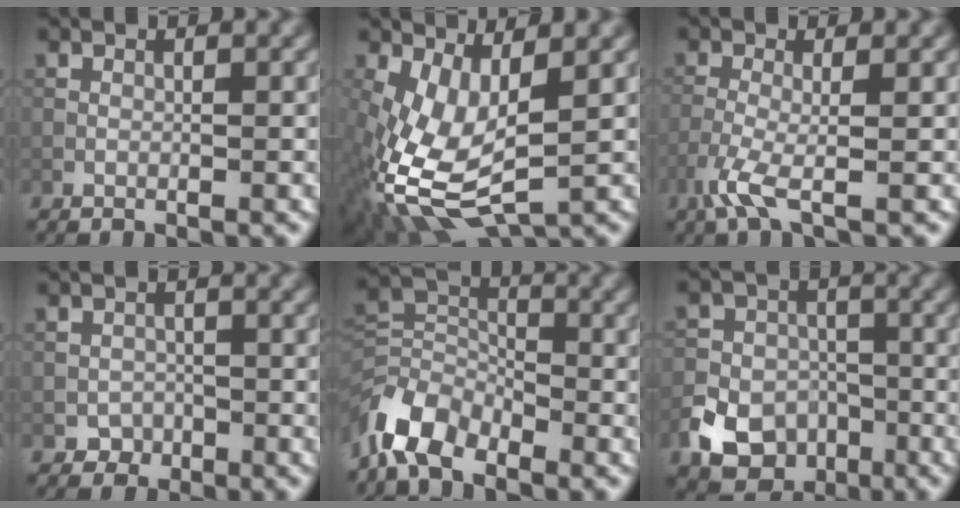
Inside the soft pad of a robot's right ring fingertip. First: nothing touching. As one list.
[{"total": 9.3, "force": [-1.3, 4.5, 8.0], "torque": [-0.195, -0.015, -0.016]}, {"total": 3.1, "force": [-1.5, 0.5, 2.7], "torque": [-0.067, -0.004, -0.042]}, {"total": 1.5, "force": [-0.7, 1.3, 0.1], "torque": [0.006, 0.002, -0.013]}, {"total": 5.9, "force": [-4.2, 3.1, 2.7], "torque": [-0.051, -0.004, -0.096]}, {"total": 7.9, "force": [-4.1, 6.1, 2.9], "torque": [-0.035, -0.011, -0.089]}]